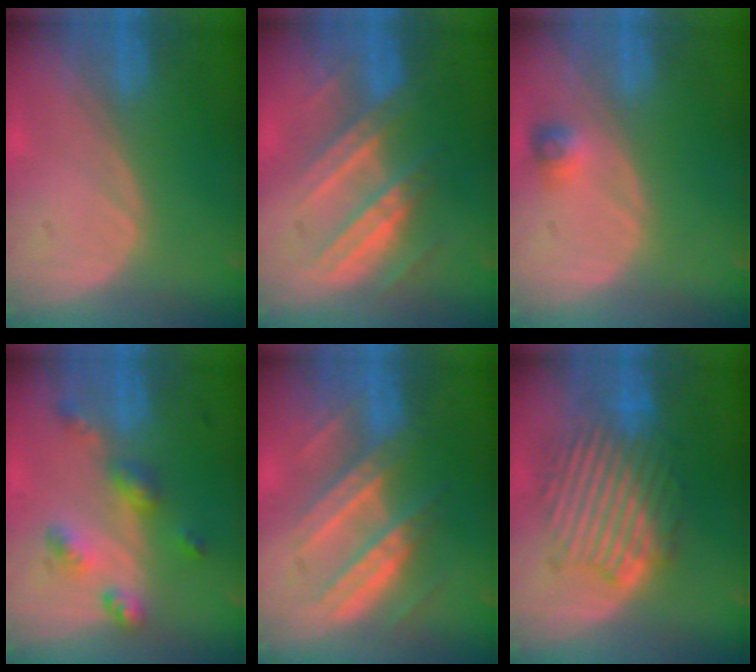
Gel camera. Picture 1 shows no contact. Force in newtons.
{"total": 7.2, "press": 7.2, "slide": 0.9}
{"total": 2.5, "press": 2.3, "slide": 1.0}
{"total": 6.5, "press": 5.7, "slide": 3.1}
{"total": 8.1, "press": 8.1, "slide": 0.4}
{"total": 9.2, "press": 9.2, "slide": 0.5}